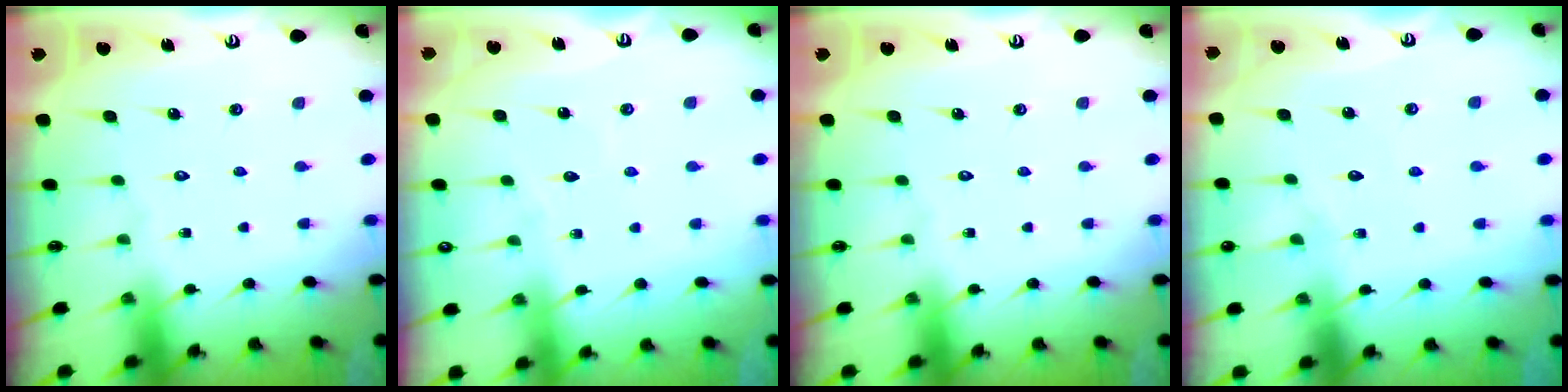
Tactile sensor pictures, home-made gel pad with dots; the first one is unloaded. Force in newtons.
{"total": 2.6, "press": 2.6, "slide": 0.4}
{"total": 0.0}
{"total": 5.2, "press": 5.2, "slide": 0.6}